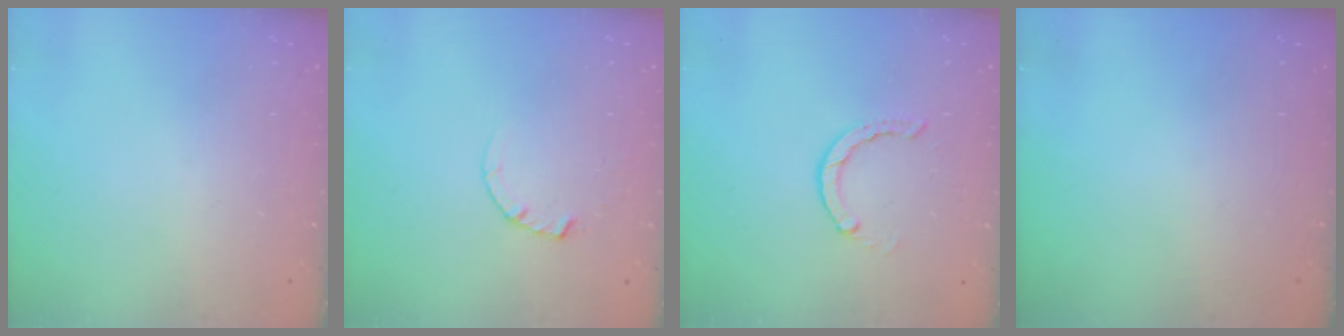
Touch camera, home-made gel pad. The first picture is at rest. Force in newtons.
{"total": 2.4, "press": 2.4, "slide": 0.3}
{"total": 2.8, "press": 2.7, "slide": 0.4}
{"total": 0.0}